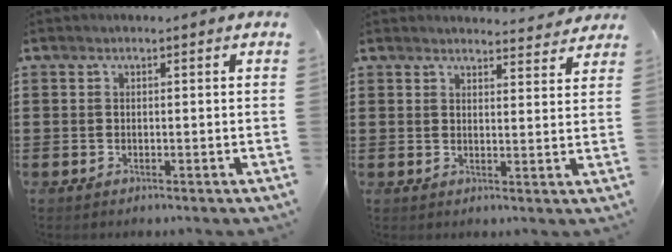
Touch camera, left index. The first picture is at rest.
{"total": 3.3, "force": [3.2, 0.3, 0.4], "torque": [-0.009, -0.015, 0.059]}